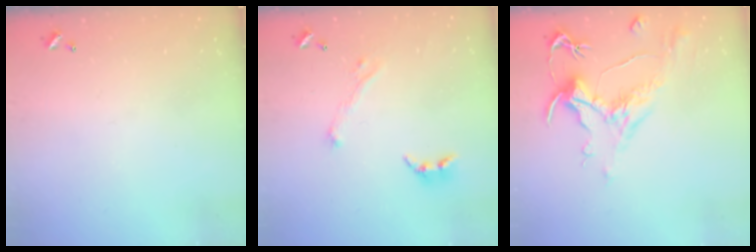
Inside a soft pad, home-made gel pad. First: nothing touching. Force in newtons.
{"total": 2.9, "press": 2.8, "slide": 0.8}
{"total": 1.6, "press": 0.8, "slide": 1.5}